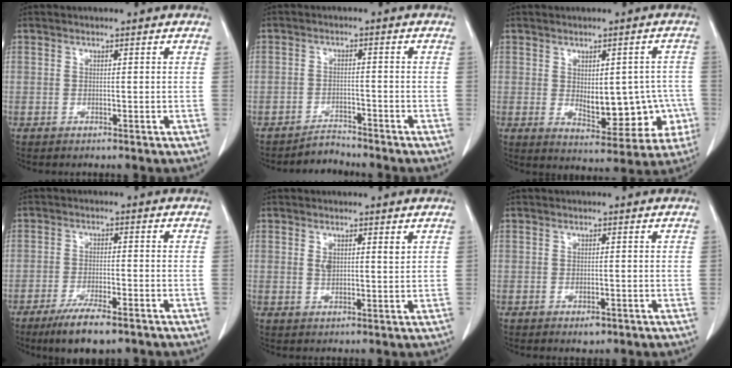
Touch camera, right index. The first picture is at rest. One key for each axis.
{"total": 2.7, "fx": -2.6, "fy": 0.4, "fz": -0.5, "tx": 0.012, "ty": -0.008, "tz": -0.043}
{"total": 11.0, "fx": -1.5, "fy": 5.7, "fz": 9.3, "tx": -0.113, "ty": 0.017, "tz": 0.002}
{"total": 7.8, "fx": -5.4, "fy": 1.5, "fz": 5.4, "tx": -0.092, "ty": -0.014, "tz": -0.086}
{"total": 2.7, "fx": 1.2, "fy": 1.0, "fz": 2.2, "tx": -0.041, "ty": 0.001, "tz": 0.025}
{"total": 1.5, "fx": -0.8, "fy": 0.8, "fz": 1.1, "tx": -0.015, "ty": 0.001, "tz": -0.002}